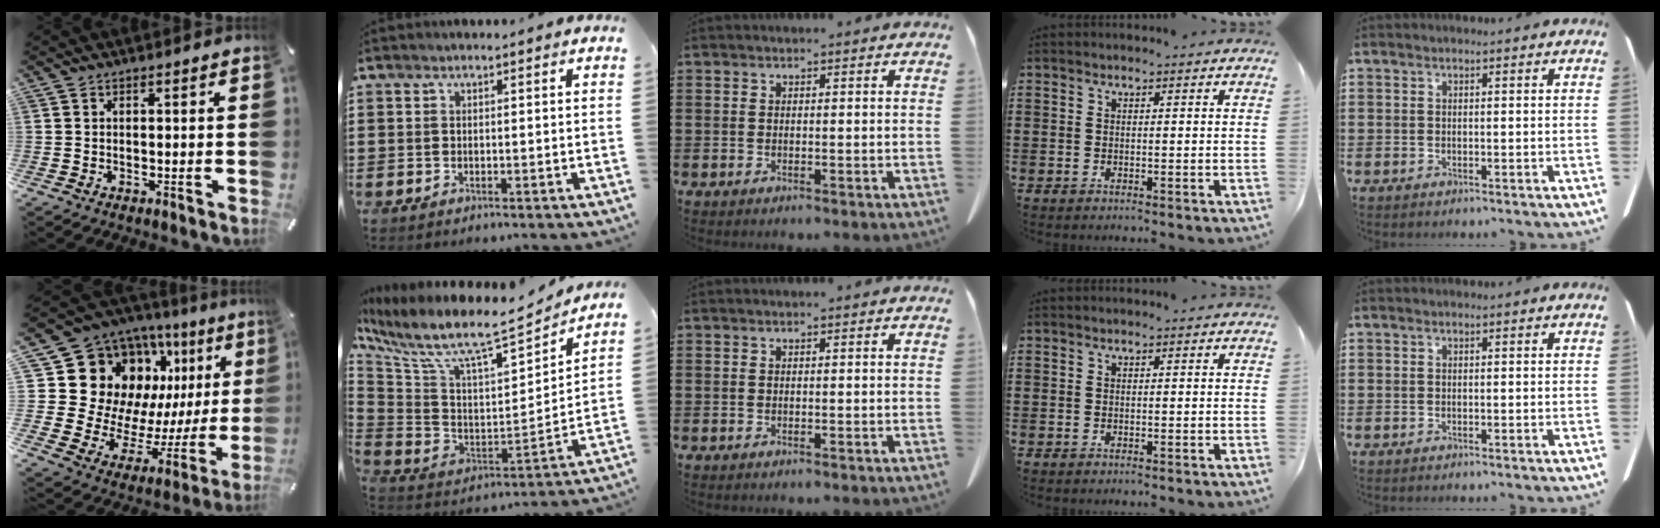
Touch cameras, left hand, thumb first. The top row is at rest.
{"thumb": {"total": 20.7, "force": [10.6, 14.9, 9.6], "torque": [-0.155, -0.097, 0.224]}, "index": {"total": 9.3, "force": [7.6, 1.3, 5.1], "torque": [-0.133, -0.063, 0.123]}}